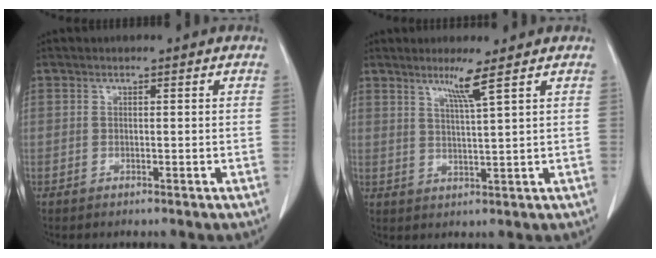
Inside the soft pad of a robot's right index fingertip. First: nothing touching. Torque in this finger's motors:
{"motor_torque": [0.17, 0.17, 0.03, 0.06]}